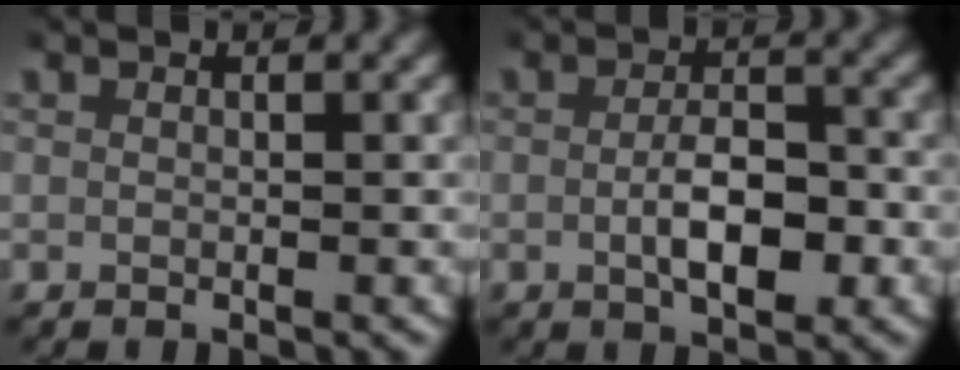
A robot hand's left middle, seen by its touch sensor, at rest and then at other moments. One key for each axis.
{"total": 4.0, "fx": -1.1, "fy": 1.9, "fz": 3.3, "tx": -0.050, "ty": -0.005, "tz": -0.019}